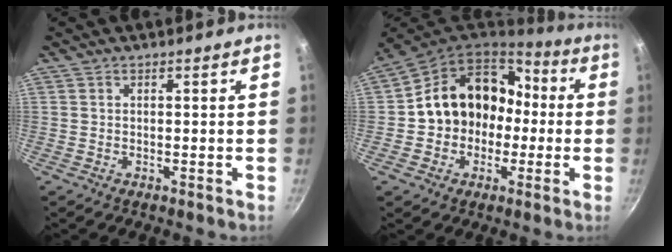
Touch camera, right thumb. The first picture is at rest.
{"total": 16.8, "force": [-1.4, 13.5, 9.9], "torque": [-0.117, 0.048, -0.029]}